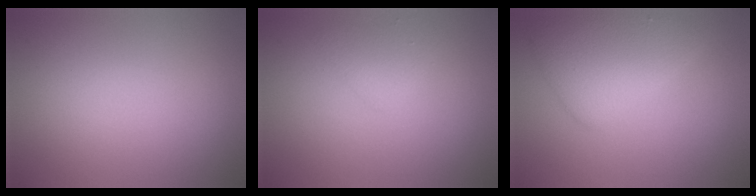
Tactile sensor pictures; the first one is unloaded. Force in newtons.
{"total": 1.4, "press": 1.4, "slide": 0.1}
{"total": 4.6, "press": 4.5, "slide": 0.1}